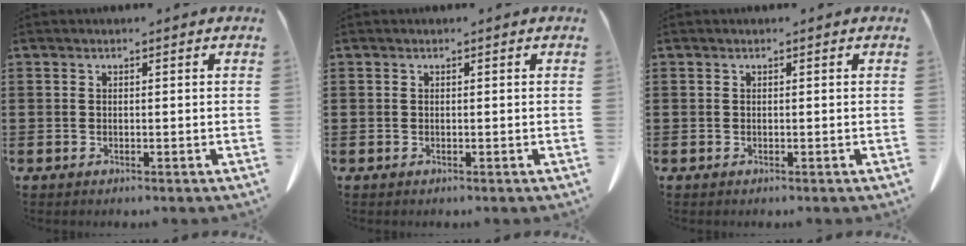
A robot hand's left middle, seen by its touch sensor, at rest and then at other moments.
{"total": 0.0}
{"total": 0.0}